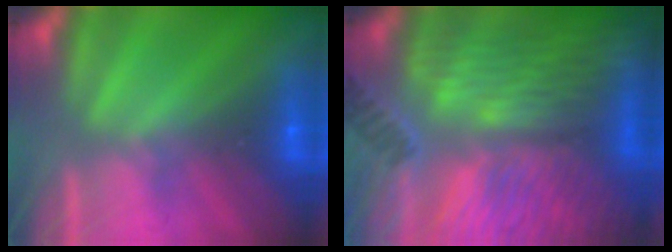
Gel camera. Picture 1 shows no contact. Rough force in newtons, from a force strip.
{"total": 8.7}